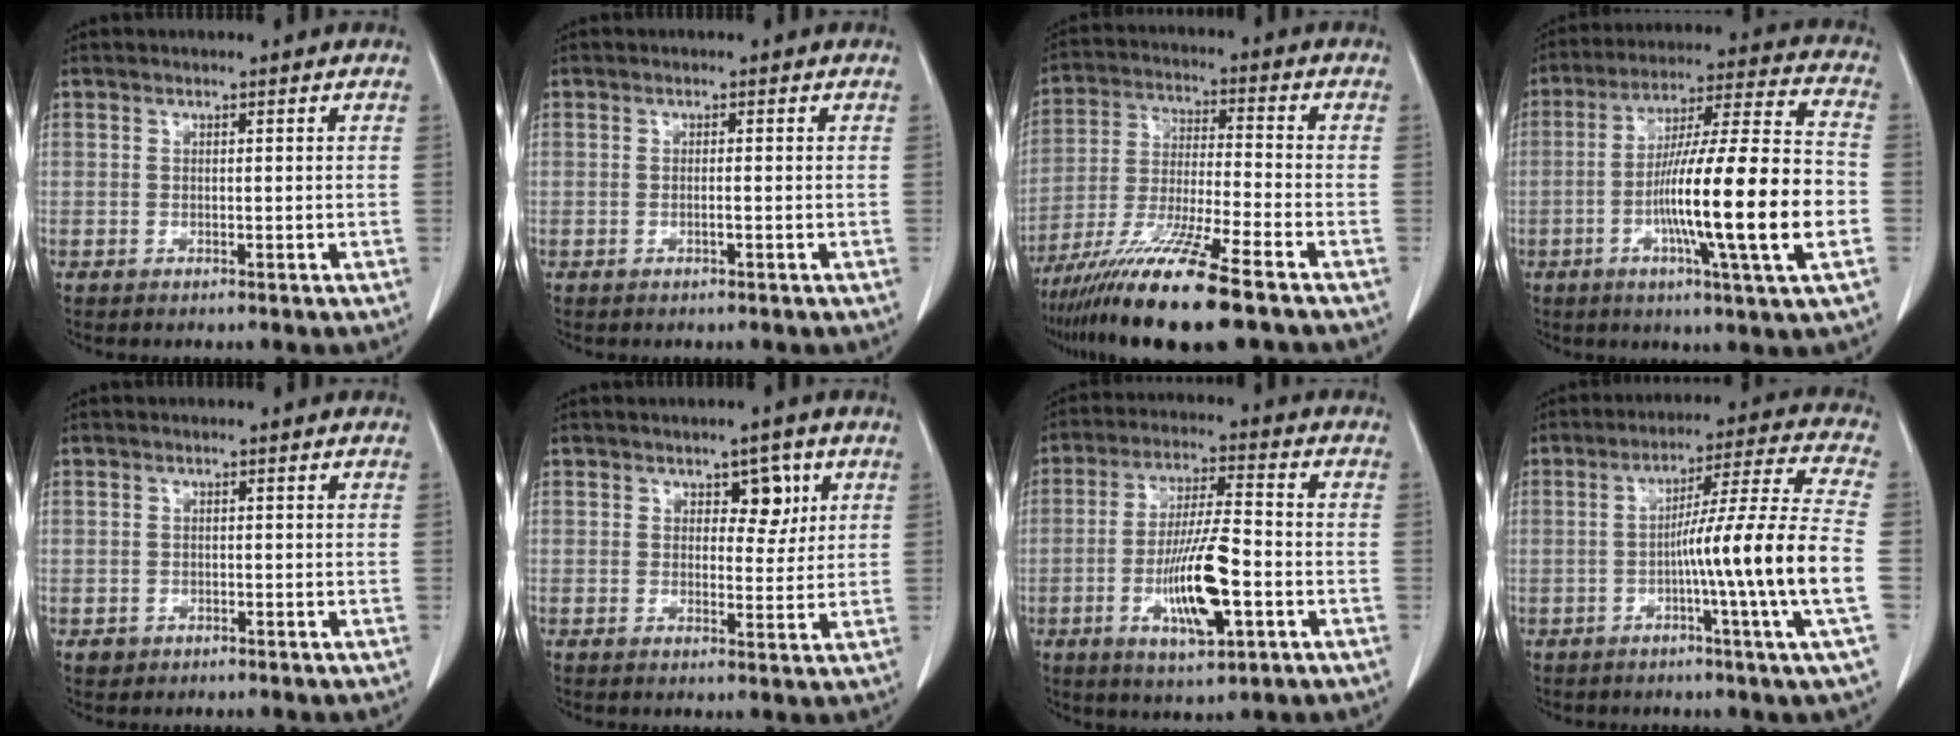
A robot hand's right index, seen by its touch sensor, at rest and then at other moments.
{"total": 0.8, "force": [-0.2, 0.0, 0.8], "torque": [-0.016, 0.000, -0.003]}
{"total": 14.6, "force": [-10.3, -0.4, 10.3], "torque": [-0.206, -0.043, -0.187]}
{"total": 20.7, "force": [-4.8, 0.2, 20.1], "torque": [-0.322, -0.002, -0.081]}
{"total": 1.3, "force": [-0.7, 1.1, 0.1], "torque": [-0.005, 0.004, -0.009]}
{"total": 4.0, "force": [1.8, 2.3, 2.8], "torque": [-0.028, 0.004, 0.025]}
{"total": 12.0, "force": [-3.5, 2.3, 11.2], "torque": [-0.211, -0.007, -0.057]}
{"total": 15.1, "force": [-3.2, -2.5, 14.5], "torque": [-0.222, 0.000, -0.061]}